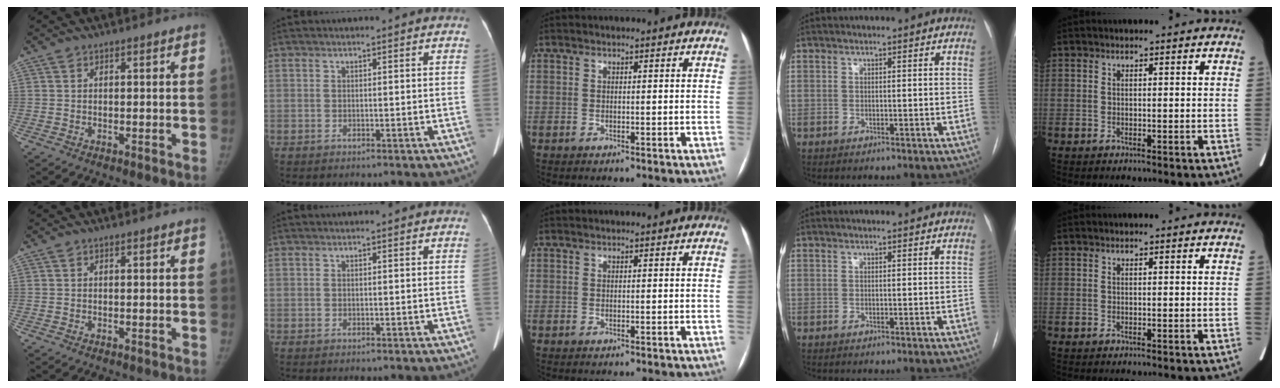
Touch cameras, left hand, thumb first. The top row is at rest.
{}